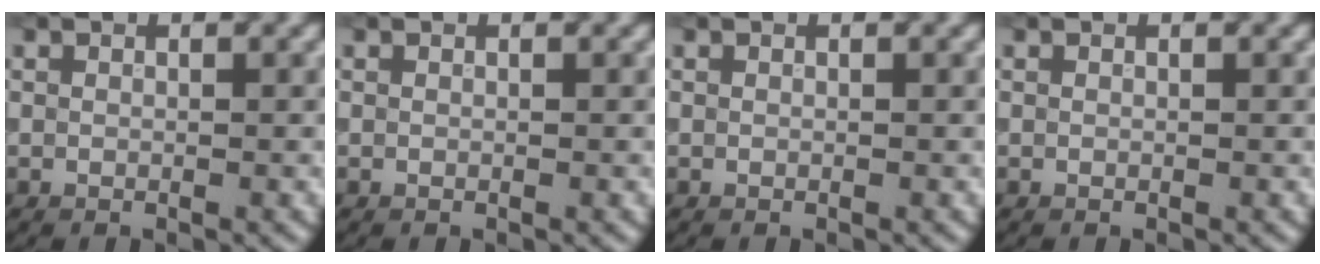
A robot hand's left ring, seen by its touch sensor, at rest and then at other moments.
{"total": 0.0}
{"total": 0.0}
{"total": 0.0}